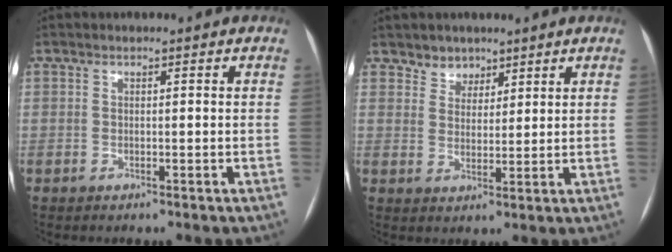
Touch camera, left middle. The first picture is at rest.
{"total": 3.6, "force": [2.8, 2.4, -0.1], "torque": [0.009, 0.002, 0.043]}